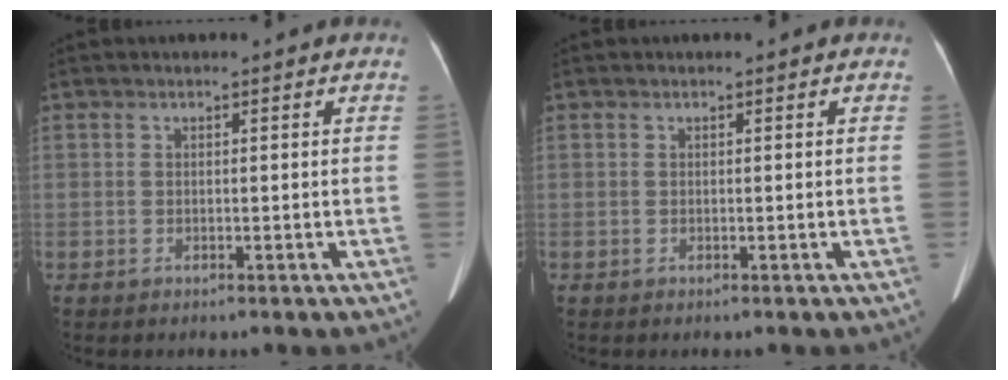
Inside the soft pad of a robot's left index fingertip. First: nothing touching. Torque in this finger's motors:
{"motor_torque": [0.00, 0.00, 0.00, 0.00]}